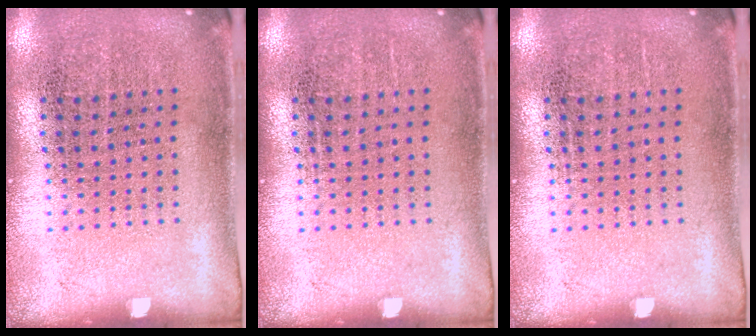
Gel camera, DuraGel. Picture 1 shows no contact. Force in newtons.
{"total": 0.0}
{"total": 0.0}